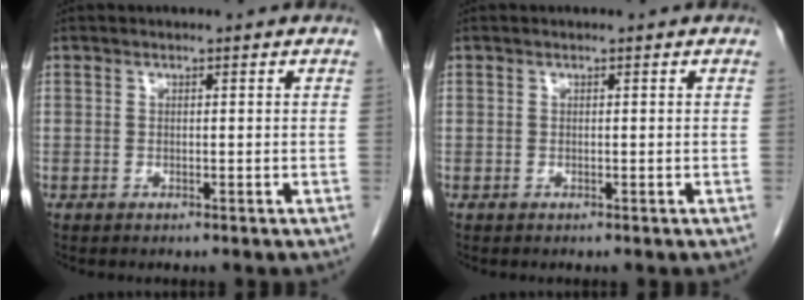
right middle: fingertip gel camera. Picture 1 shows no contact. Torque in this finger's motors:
{"motor_torque": [0.00, 0.00, 0.00, 0.00]}